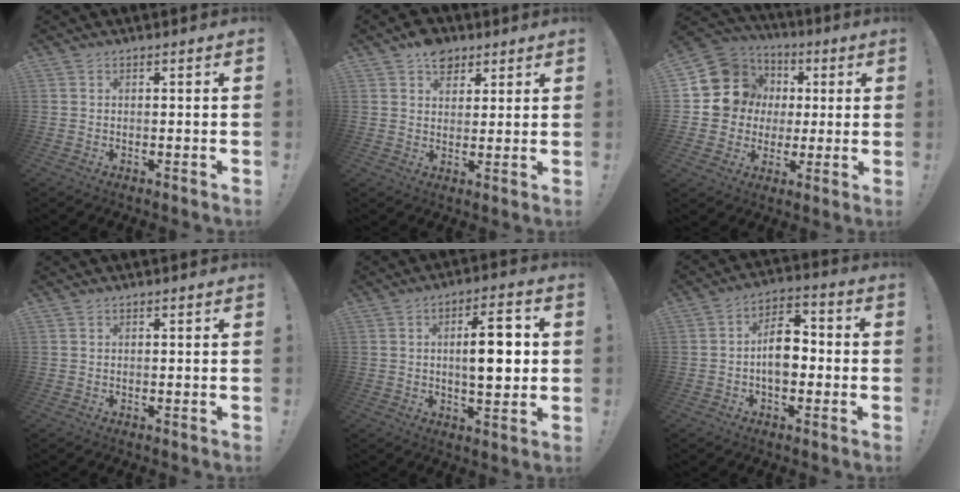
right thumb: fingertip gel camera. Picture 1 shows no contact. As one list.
[{"total": 7.6, "force": [4.5, 5.4, 3.0], "torque": [-0.026, -0.022, 0.083]}, {"total": 13.4, "force": [2.7, 12.5, 3.9], "torque": [-0.055, -0.007, 0.078]}, {"total": 0.0}, {"total": 10.8, "force": [0.7, 3.8, 10.0], "torque": [-0.144, -0.002, 0.003]}, {"total": 10.7, "force": [-1.5, 6.9, 8.0], "torque": [-0.126, 0.018, -0.026]}]